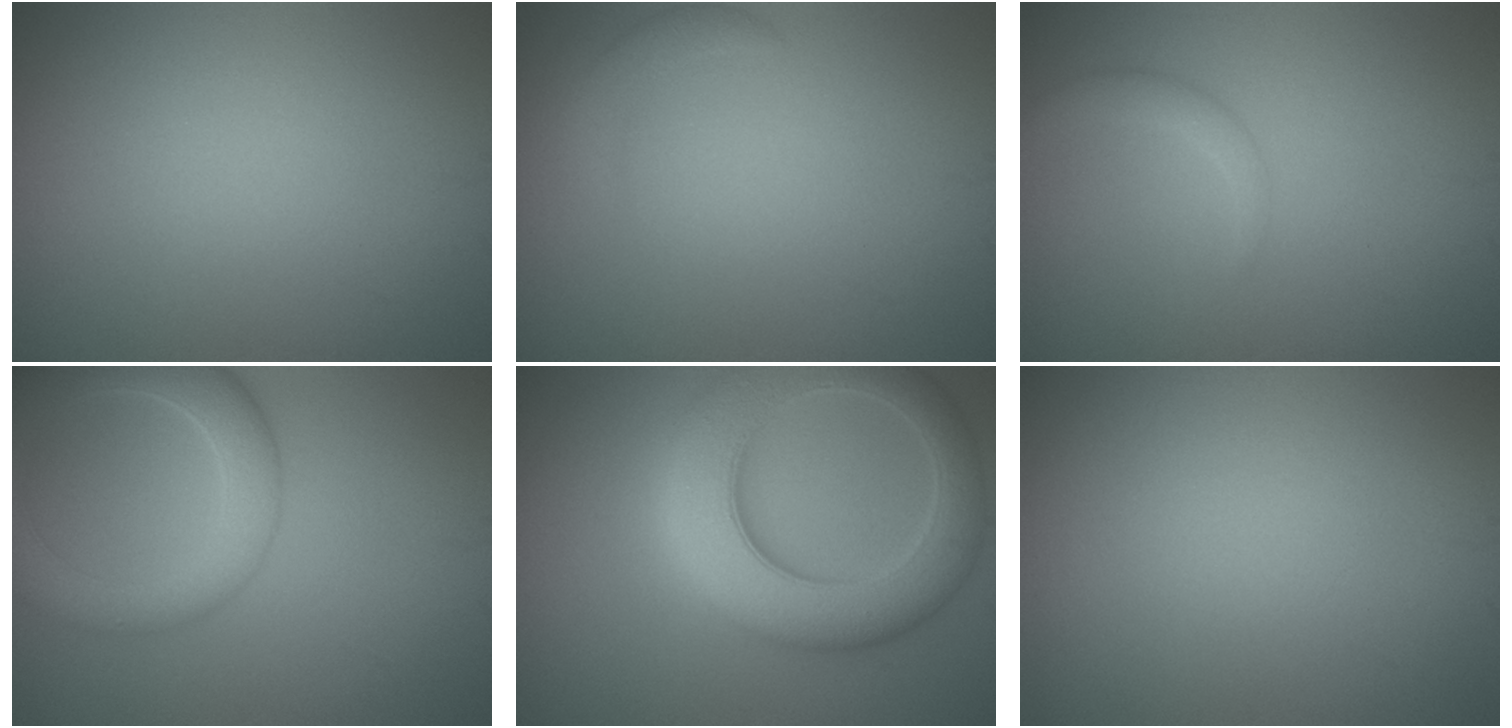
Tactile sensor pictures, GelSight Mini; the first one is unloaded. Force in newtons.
{"total": 1.5, "press": 1.5, "slide": 0.1}
{"total": 1.7, "press": 1.7, "slide": 0.1}
{"total": 6.5, "press": 6.5, "slide": 0.5}
{"total": 9.3, "press": 9.3, "slide": 0.5}
{"total": 0.0}